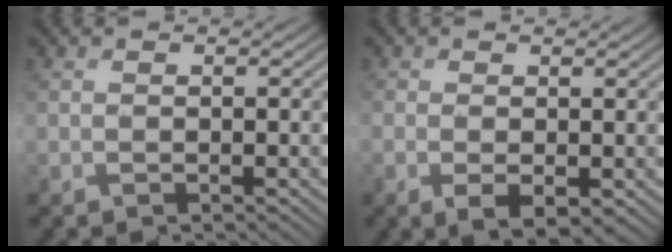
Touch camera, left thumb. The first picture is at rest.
{"total": 2.2, "force": [-0.5, 1.1, 1.8], "torque": [-0.038, -0.013, -0.007]}